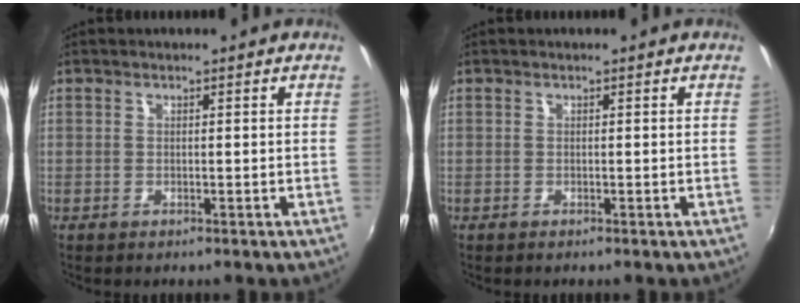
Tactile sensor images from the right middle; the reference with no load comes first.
{"total": 0.0}